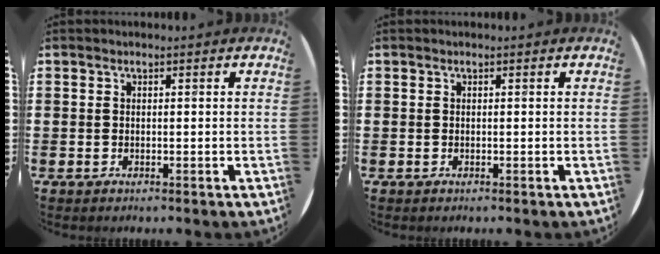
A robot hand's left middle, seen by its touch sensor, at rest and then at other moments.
{"total": 0.0}